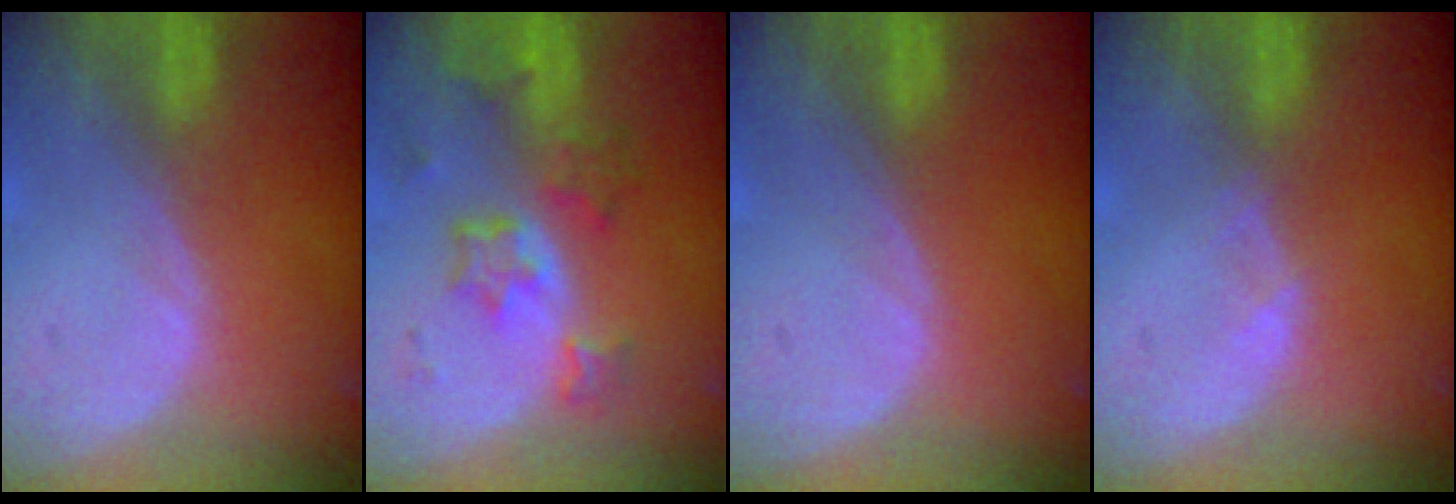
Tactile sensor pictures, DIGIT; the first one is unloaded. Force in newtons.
{"total": 7.1, "press": 6.5, "slide": 2.9}
{"total": 0.0}
{"total": 0.8, "press": 0.8, "slide": 0.1}